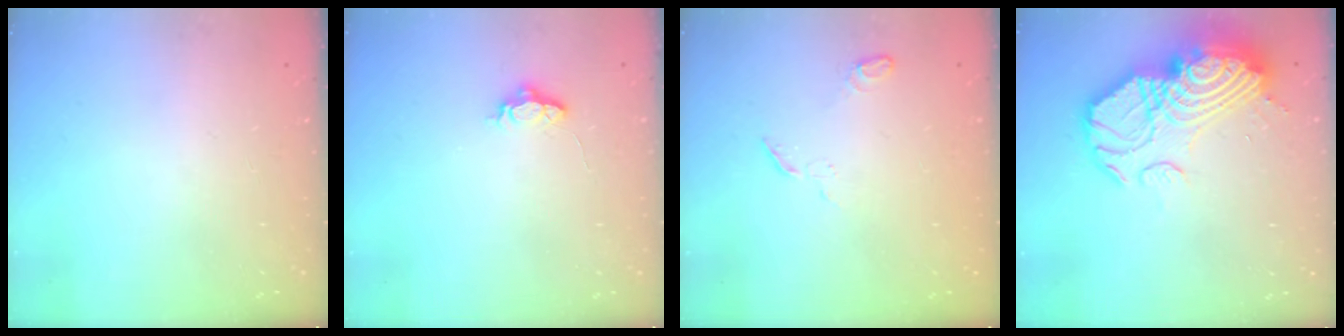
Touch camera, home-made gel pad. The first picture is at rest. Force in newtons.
{"total": 5.1, "press": 5.0, "slide": 0.4}
{"total": 4.2, "press": 4.2, "slide": 0.5}
{"total": 22.8, "press": 22.6, "slide": 2.8}